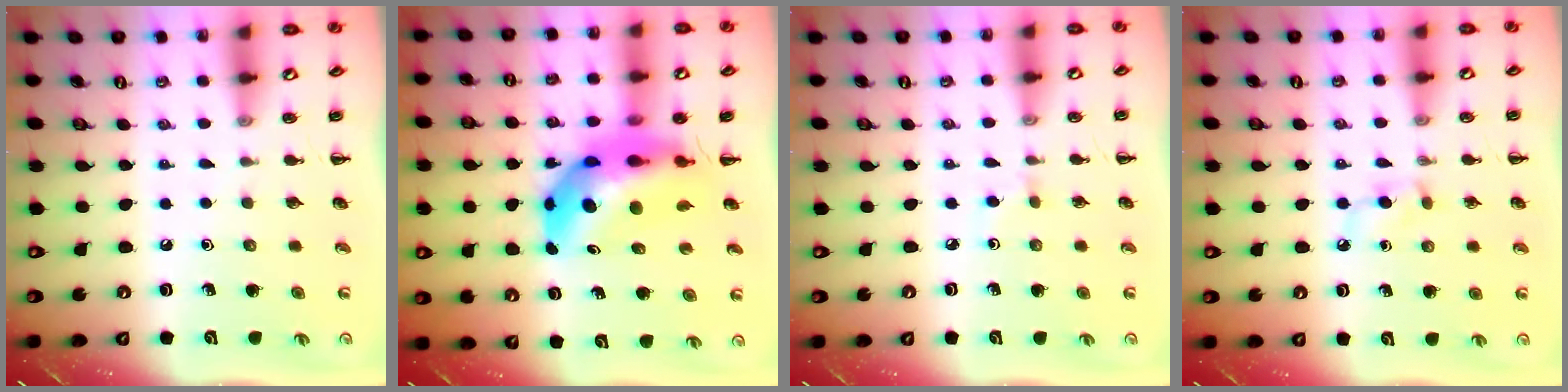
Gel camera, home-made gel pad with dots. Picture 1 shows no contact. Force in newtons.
{"total": 12.8, "press": 12.3, "slide": 3.8}
{"total": 2.0, "press": 1.8, "slide": 0.8}
{"total": 3.9, "press": 3.7, "slide": 1.2}